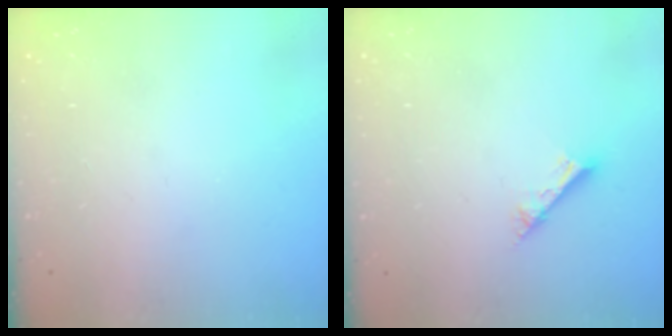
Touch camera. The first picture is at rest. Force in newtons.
{"total": 2.6, "press": 2.6, "slide": 0.2}